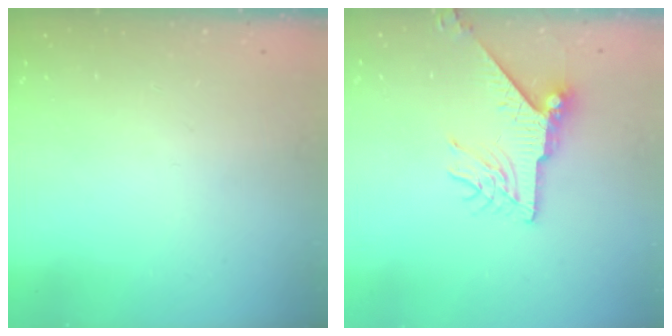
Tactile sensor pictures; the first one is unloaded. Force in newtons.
{"total": 9.3, "press": 9.3, "slide": 0.4}